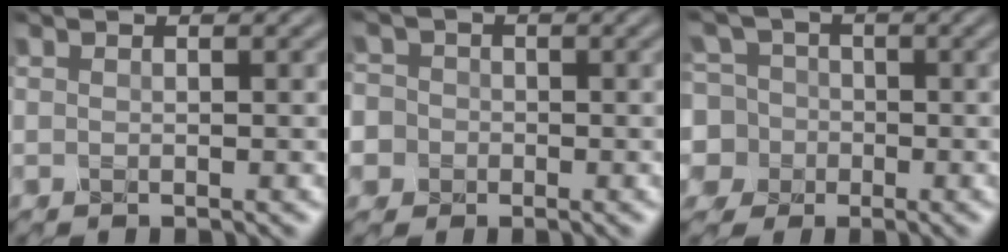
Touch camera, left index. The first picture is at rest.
{"total": 7.4, "force": [-2.1, 6.8, 1.9], "torque": [-0.053, 0.005, -0.079]}
{"total": 9.2, "force": [-1.4, 8.8, 2.4], "torque": [-0.075, 0.014, -0.063]}